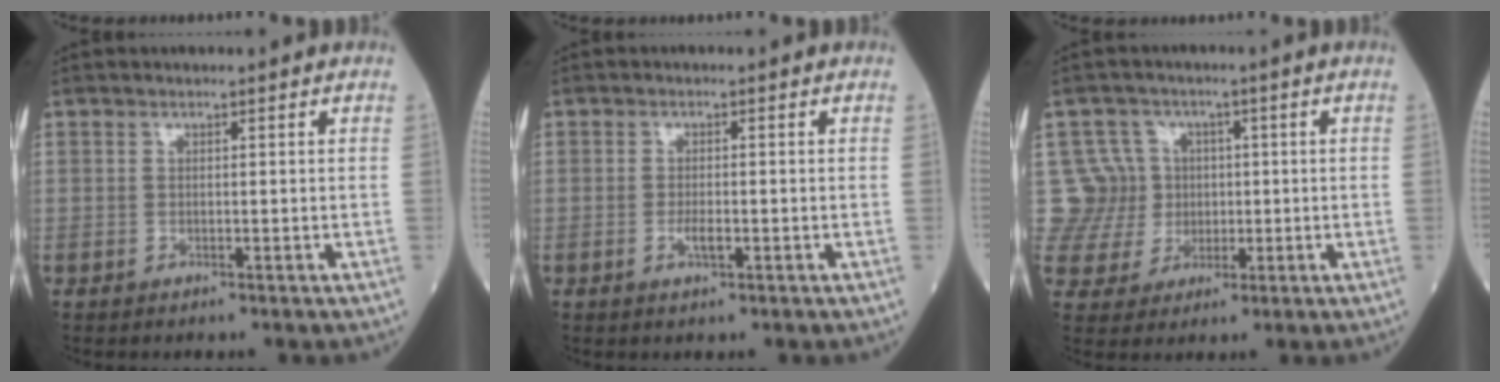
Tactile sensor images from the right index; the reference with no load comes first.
{"total": 1.9, "force": [-0.7, 0.5, 1.7], "torque": [-0.033, -0.001, -0.012]}
{"total": 8.2, "force": [1.3, 8.1, -0.1], "torque": [0.005, 0.032, 0.031]}